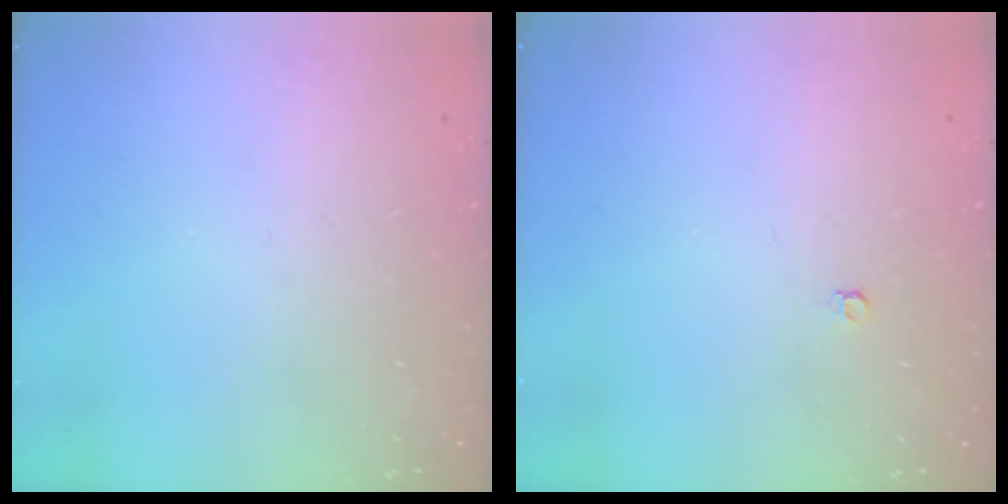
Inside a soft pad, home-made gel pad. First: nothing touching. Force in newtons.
{"total": 3.6, "press": 3.6, "slide": 0.6}